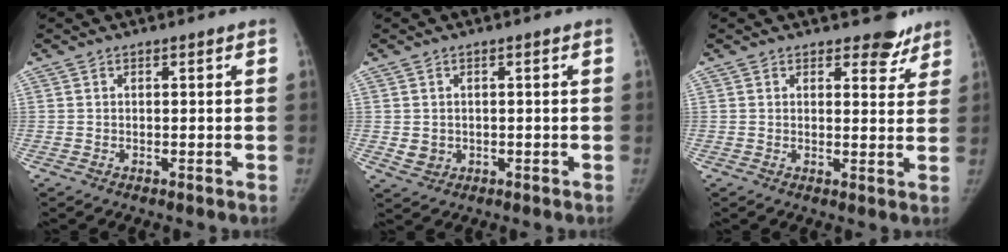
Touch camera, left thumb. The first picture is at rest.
{"total": 2.6, "force": [-0.1, 2.4, 1.1], "torque": [-0.011, -0.002, 0.008]}
{"total": 4.9, "force": [4.0, 2.5, 1.4], "torque": [0.014, -0.028, 0.044]}